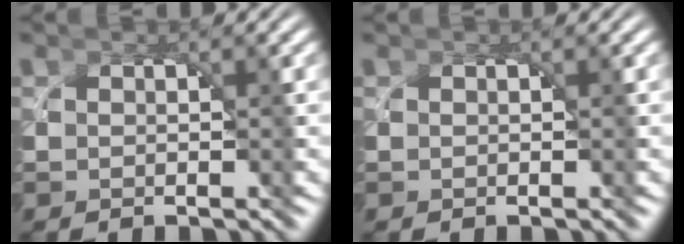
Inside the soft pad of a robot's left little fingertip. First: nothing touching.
{"total": 0.0}